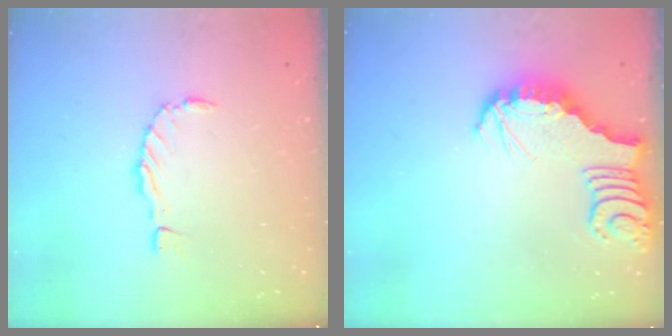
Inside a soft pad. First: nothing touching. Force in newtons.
{"total": 3.9, "press": 3.9, "slide": 0.8}